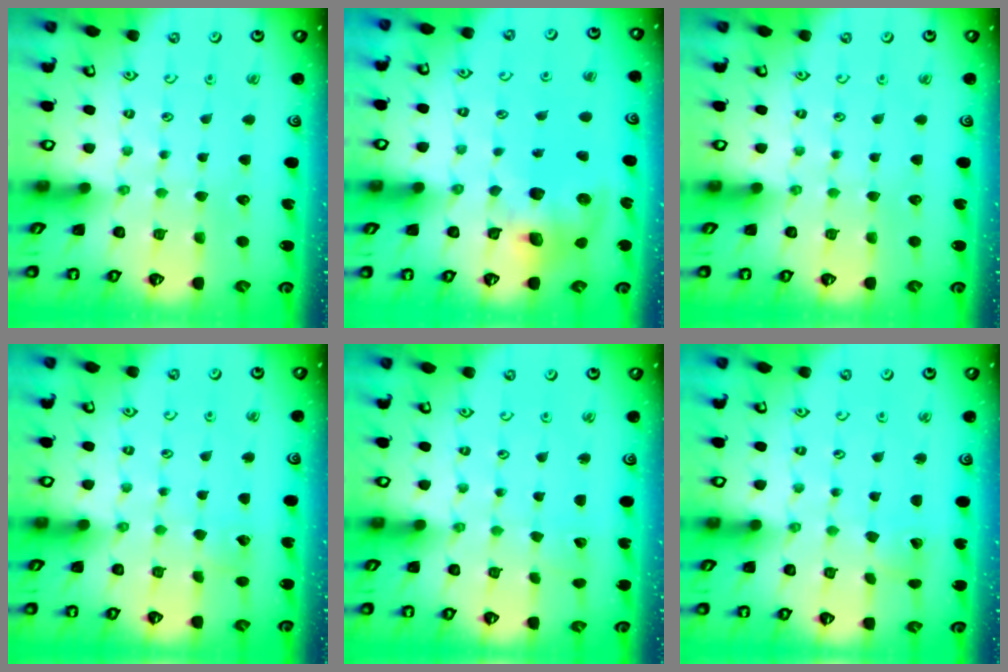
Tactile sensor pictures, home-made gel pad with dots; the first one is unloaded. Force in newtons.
{"total": 10.4, "press": 10.3, "slide": 1.5}
{"total": 0.0}
{"total": 2.7, "press": 2.7, "slide": 0.2}
{"total": 0.9, "press": 0.9, "slide": 0.1}
{"total": 2.3, "press": 2.3, "slide": 0.2}